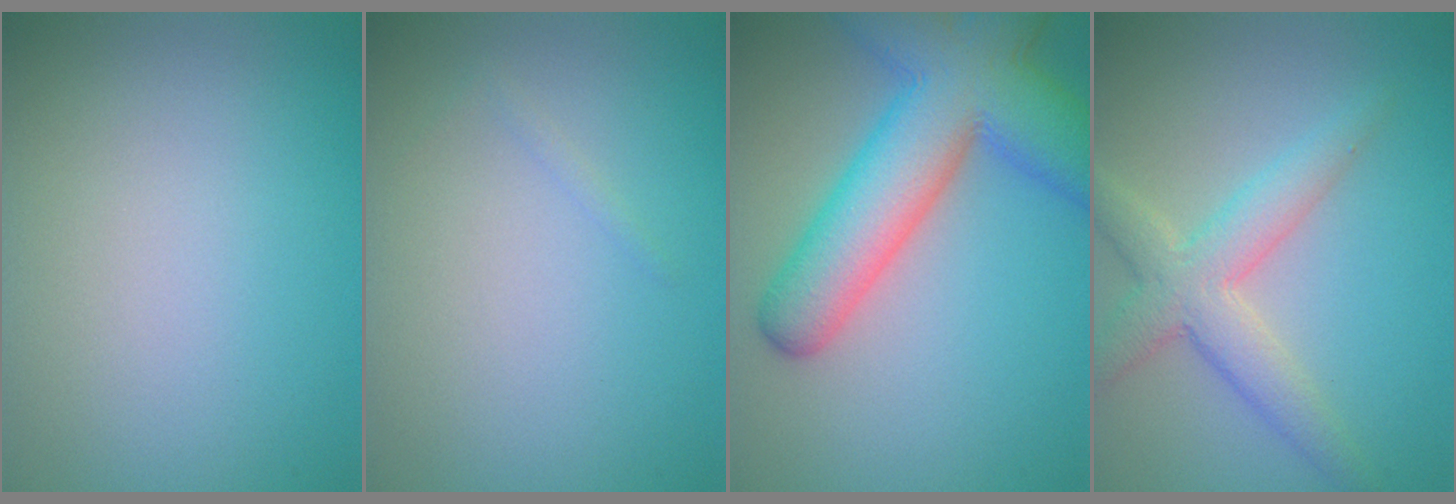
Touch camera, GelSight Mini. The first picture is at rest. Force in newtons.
{"total": 0.5, "press": 0.5, "slide": 0.0}
{"total": 9.9, "press": 9.9, "slide": 0.4}
{"total": 4.5, "press": 4.5, "slide": 0.3}